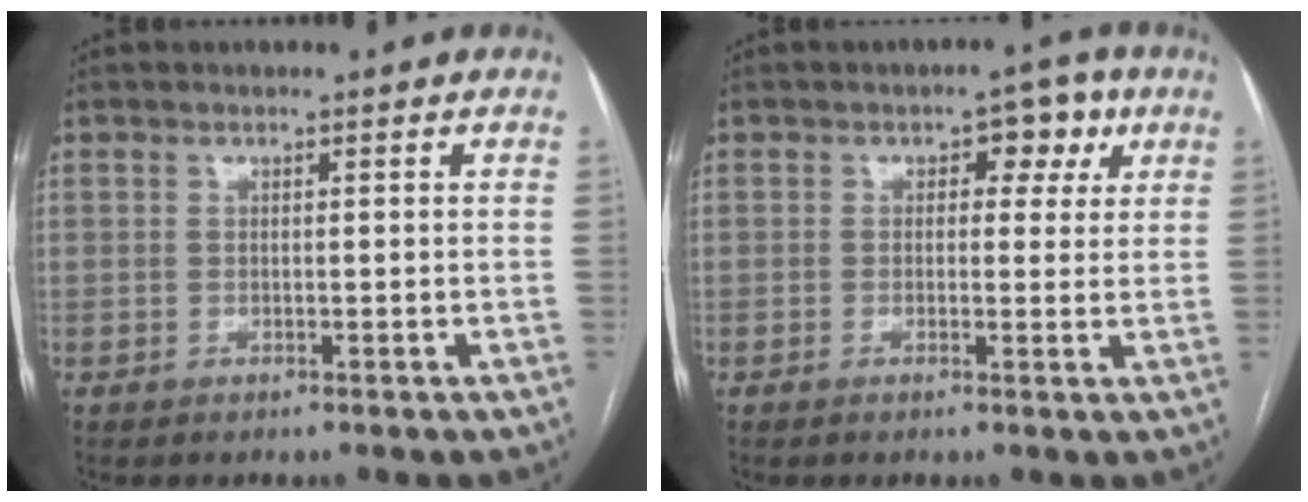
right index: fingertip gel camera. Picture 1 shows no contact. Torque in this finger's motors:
{"motor_torque": [0.63, 0.41, 0.25, 0.02]}